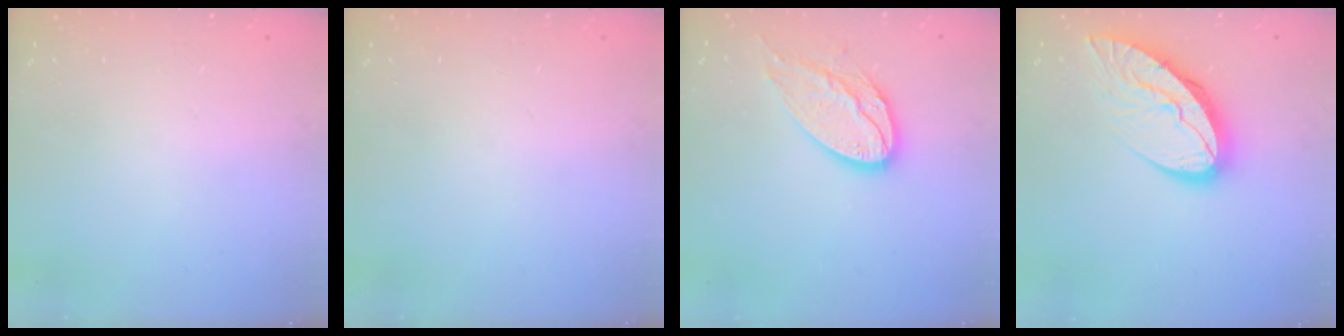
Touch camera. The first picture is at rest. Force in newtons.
{"total": 0.0}
{"total": 12.9, "press": 12.9, "slide": 1.0}
{"total": 12.3, "press": 12.2, "slide": 1.1}